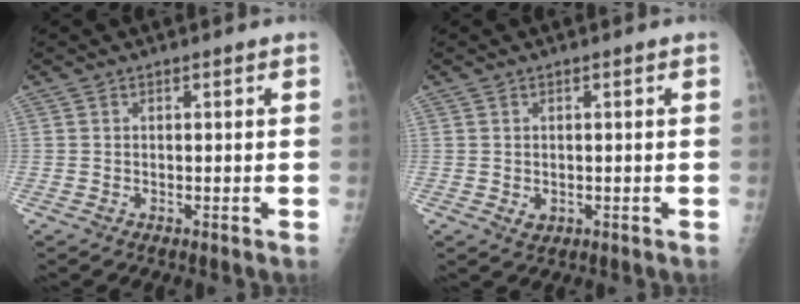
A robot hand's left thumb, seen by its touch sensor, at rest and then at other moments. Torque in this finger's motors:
{"motor_torque": [-0.04, 0.04, -0.05, -0.07, 0.00]}